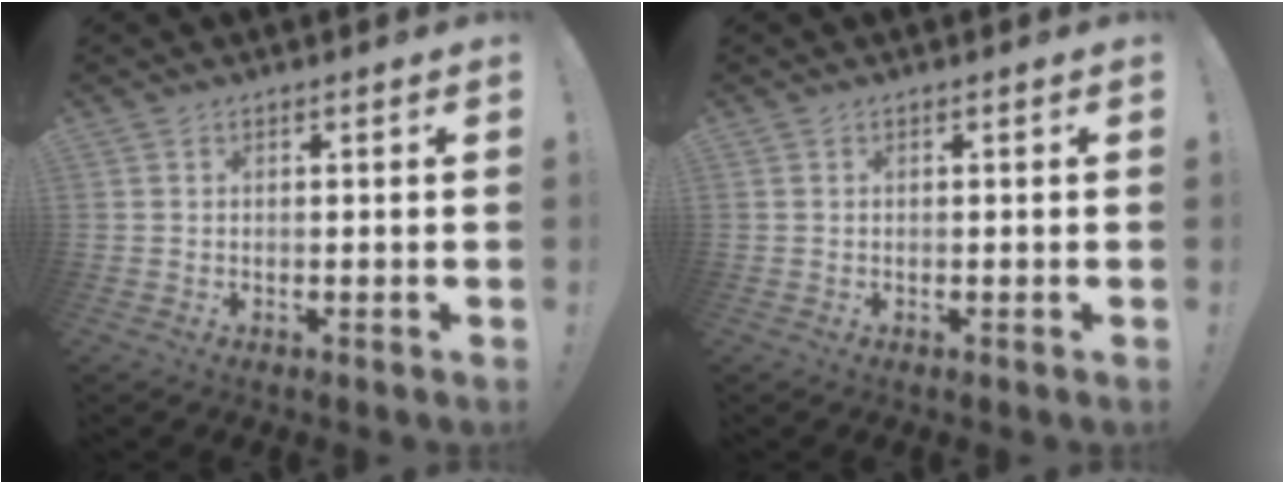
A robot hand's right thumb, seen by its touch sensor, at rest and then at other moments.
{"total": 0.0}